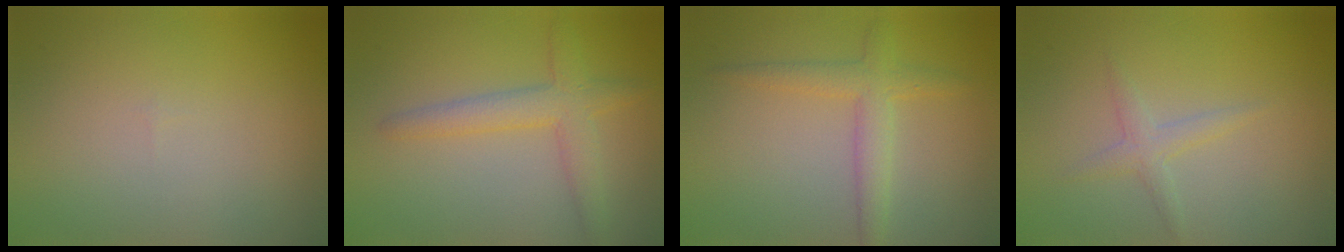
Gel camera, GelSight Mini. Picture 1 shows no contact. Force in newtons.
{"total": 3.4, "press": 3.4, "slide": 0.2}
{"total": 2.9, "press": 2.9, "slide": 0.1}
{"total": 1.6, "press": 1.6, "slide": 0.1}